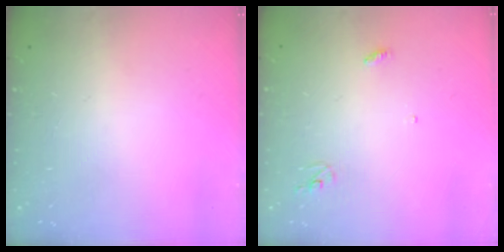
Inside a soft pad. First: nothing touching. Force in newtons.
{"total": 3.0, "press": 2.9, "slide": 0.2}